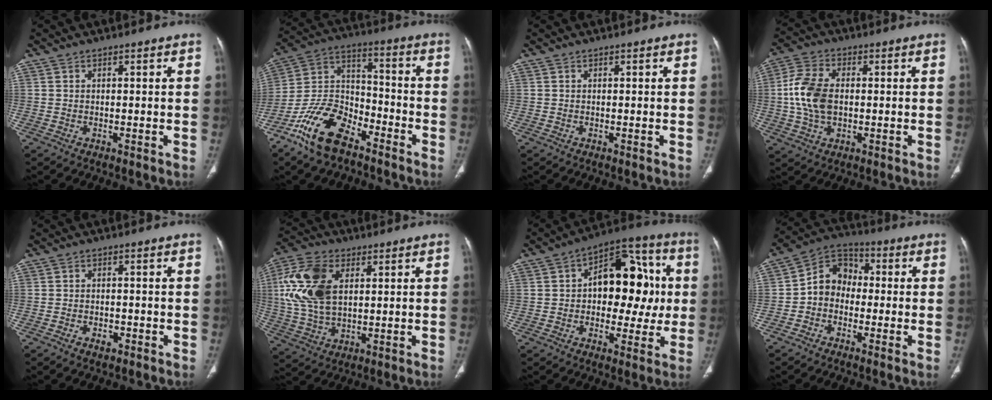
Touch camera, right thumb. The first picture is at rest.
{"total": 15.1, "force": [-10.1, 7.5, 8.4], "torque": [-0.151, 0.064, -0.199]}
{"total": 0.0}
{"total": 11.7, "force": [0.0, 7.7, 8.9], "torque": [-0.179, 0.012, 0.000]}
{"total": 2.1, "force": [-1.2, 1.2, 1.2], "torque": [-0.020, 0.008, -0.017]}
{"total": 14.5, "force": [3.6, 8.5, 11.2], "torque": [-0.240, 0.001, 0.070]}
{"total": 18.8, "force": [1.6, 11.4, 14.9], "torque": [-0.149, 0.034, 0.022]}
{"total": 8.4, "force": [-1.4, 7.0, 4.4], "torque": [-0.048, 0.038, -0.045]}